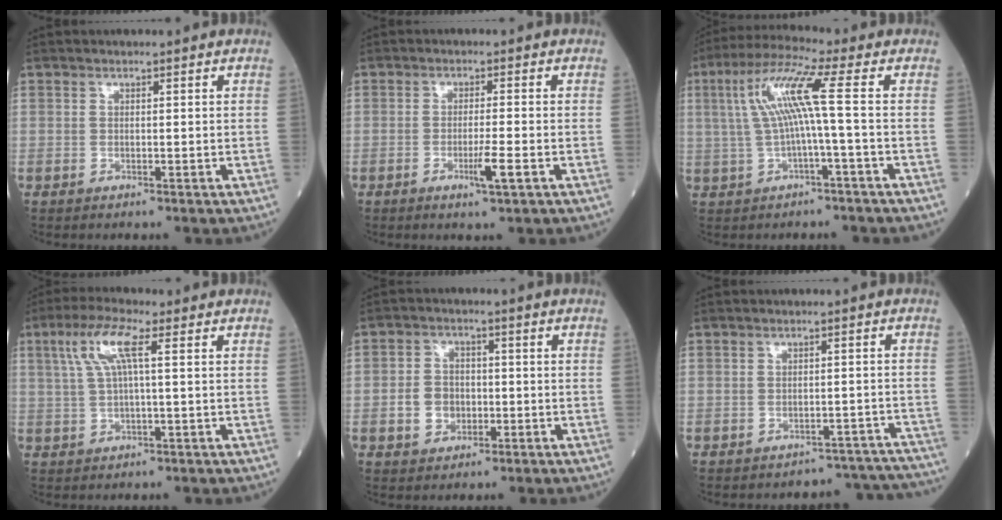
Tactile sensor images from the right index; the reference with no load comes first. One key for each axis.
{"total": 3.5, "fx": -1.3, "fy": -0.2, "fz": 3.2, "tx": -0.057, "ty": -0.006, "tz": -0.020}
{"total": 8.5, "fx": 0.6, "fy": -0.7, "fz": 8.5, "tx": -0.174, "ty": 0.028, "tz": 0.019}
{"total": 6.2, "fx": 2.1, "fy": 0.7, "fz": 5.8, "tx": -0.127, "ty": 0.023, "tz": 0.046}
{"total": 4.9, "fx": -1.2, "fy": 4.0, "fz": 2.5, "tx": -0.057, "ty": 0.009, "tz": -0.017}
{"total": 9.7, "fx": -9.3, "fy": 2.7, "fz": -1.1, "tx": 0.032, "ty": 0.045, "tz": -0.094}